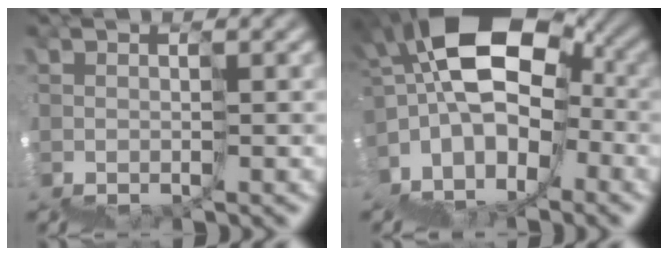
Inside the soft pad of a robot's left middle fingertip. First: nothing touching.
{"total": 8.8, "force": [-0.1, 5.9, 6.5], "torque": [-0.078, 0.030, -0.008]}